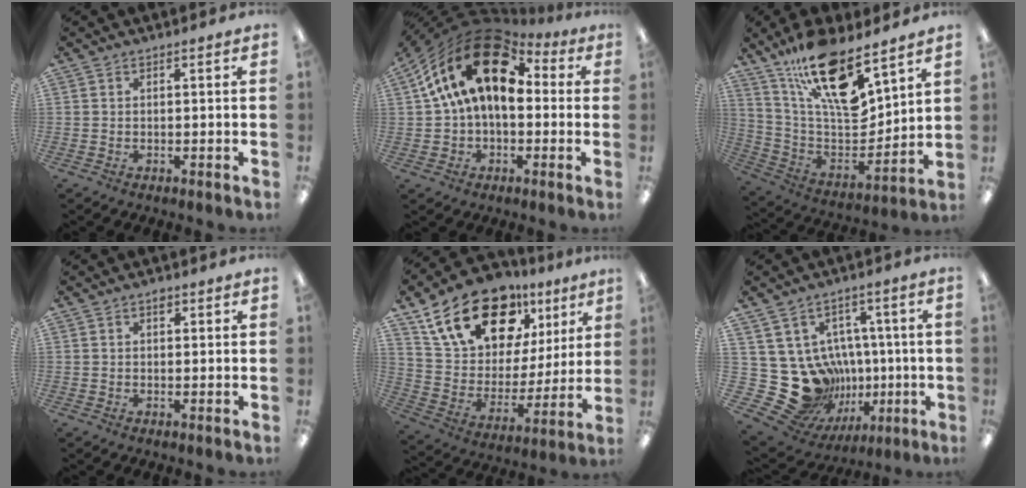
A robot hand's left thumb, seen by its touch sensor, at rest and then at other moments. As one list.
[{"total": 19.2, "force": [5.9, 11.9, 13.8], "torque": [-0.264, -0.010, 0.101]}, {"total": 19.7, "force": [13.2, 6.5, 13.0], "torque": [-0.244, -0.086, 0.228]}, {"total": 1.5, "force": [0.5, 0.9, 1.1], "torque": [-0.005, -0.004, 0.006]}, {"total": 21.5, "force": [13.5, 12.1, 11.7], "torque": [-0.203, -0.071, 0.246]}, {"total": 21.1, "force": [-2.8, 18.7, 9.3], "torque": [-0.185, -0.009, 0.016]}]